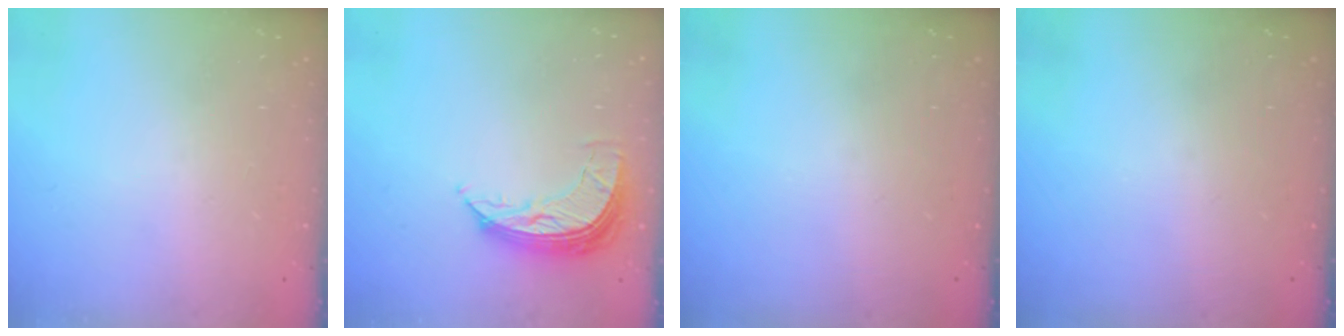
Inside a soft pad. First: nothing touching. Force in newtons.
{"total": 7.5, "press": 7.5, "slide": 0.4}
{"total": 0.0}
{"total": 0.0}